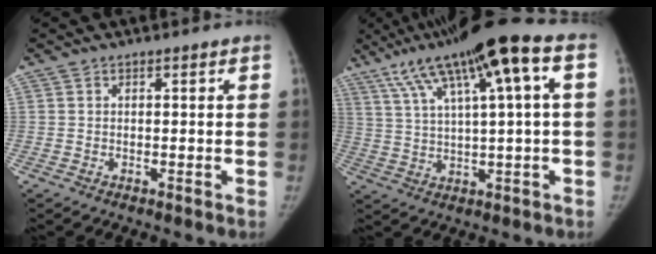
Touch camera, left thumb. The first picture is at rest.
{"total": 17.2, "force": [7.1, 2.6, 15.4], "torque": [-0.267, 0.023, 0.121]}